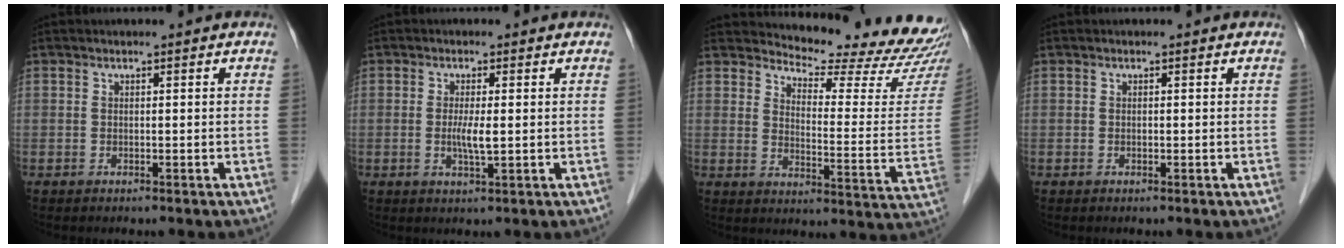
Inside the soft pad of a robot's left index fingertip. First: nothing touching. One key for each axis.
{"total": 3.0, "fx": -0.1, "fy": 0.3, "fz": 3.0, "tx": -0.062, "ty": -0.005, "tz": -0.001}
{"total": 19.1, "fx": 18.6, "fy": 1.7, "fz": 4.3, "tx": -0.052, "ty": -0.115, "tz": 0.211}
{"total": 0.0}